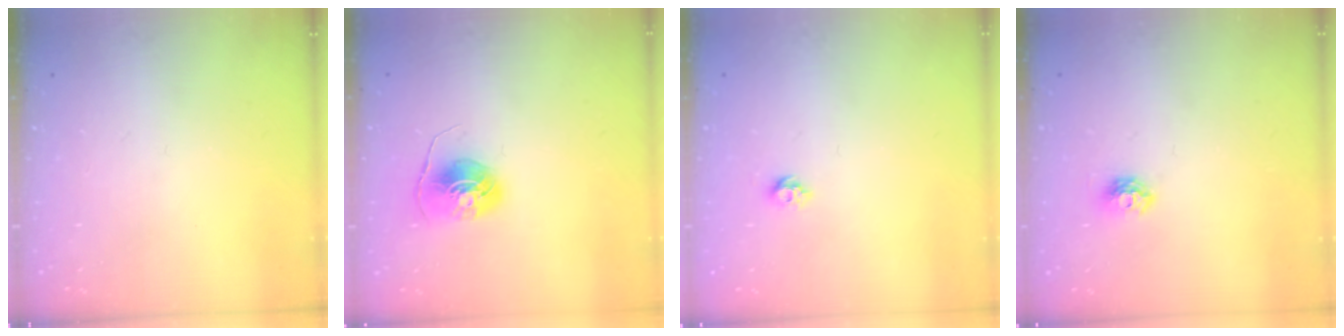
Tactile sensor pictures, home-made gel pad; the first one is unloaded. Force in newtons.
{"total": 6.8, "press": 6.8, "slide": 0.4}
{"total": 5.3, "press": 5.3, "slide": 0.8}
{"total": 5.2, "press": 5.2, "slide": 0.5}